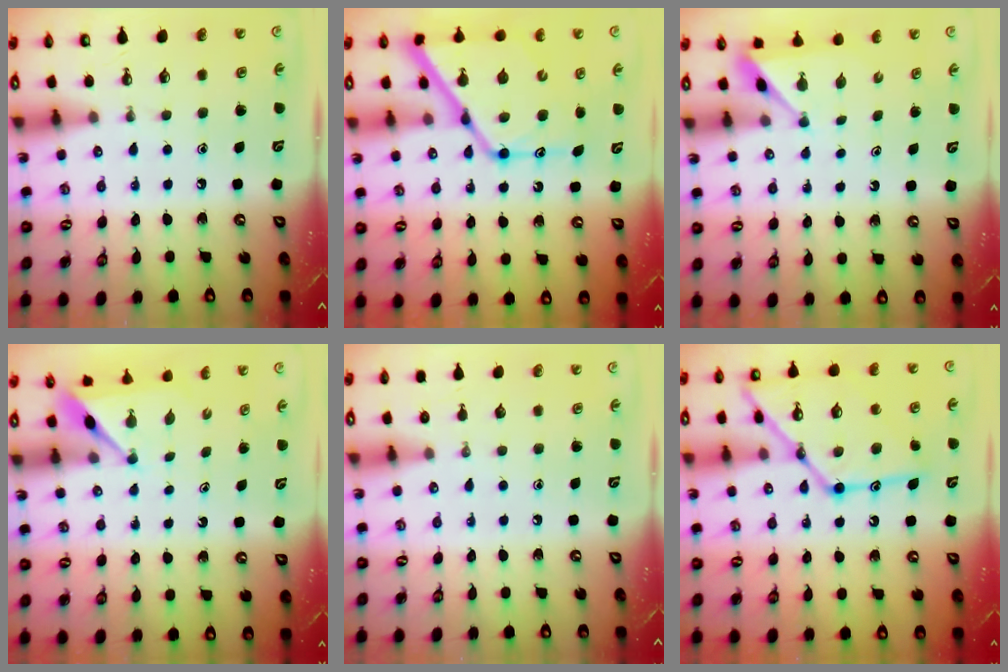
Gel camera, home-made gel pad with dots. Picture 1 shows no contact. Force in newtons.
{"total": 18.1, "press": 18.1, "slide": 1.6}
{"total": 2.7, "press": 2.7, "slide": 0.3}
{"total": 4.6, "press": 4.6, "slide": 0.4}
{"total": 0.0}
{"total": 19.1, "press": 19.0, "slide": 1.6}